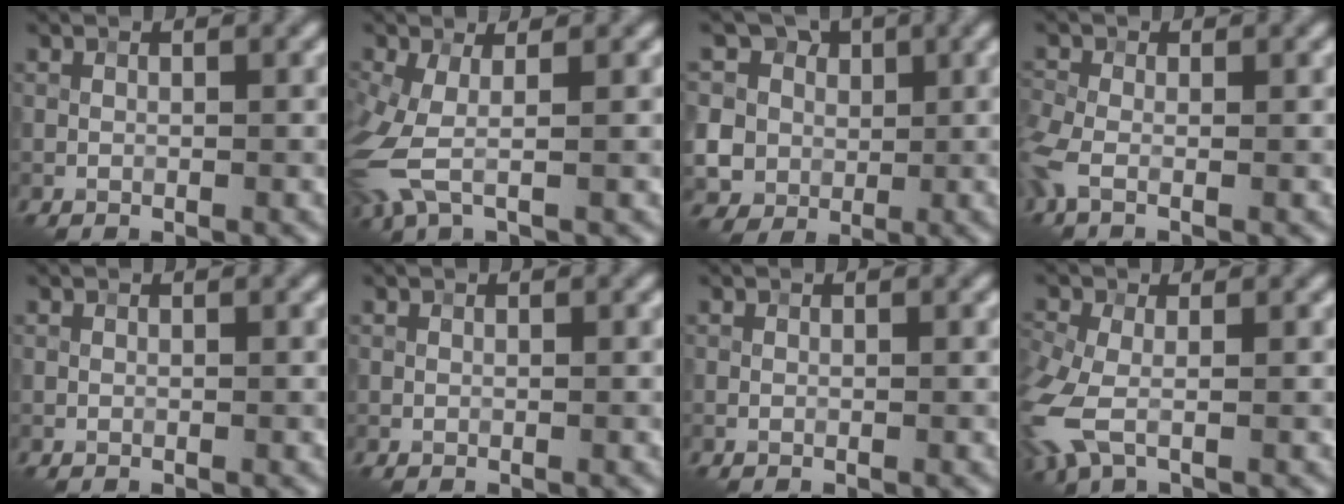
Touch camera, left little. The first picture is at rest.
{"total": 4.0, "force": [-0.6, 1.6, 3.6], "torque": [-0.115, -0.015, -0.017]}
{"total": 9.6, "force": [2.5, 8.7, 3.3], "torque": [-0.085, 0.021, 0.028]}
{"total": 2.8, "force": [-1.1, 1.2, 2.3], "torque": [-0.066, -0.009, -0.033]}
{"total": 0.0}
{"total": 0.0}
{"total": 0.0}
{"total": 5.6, "force": [-1.3, 3.4, 4.3], "torque": [-0.128, -0.016, -0.033]}